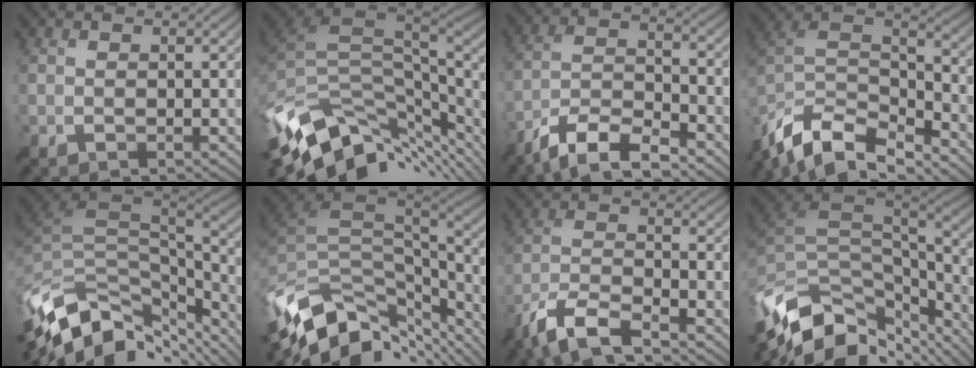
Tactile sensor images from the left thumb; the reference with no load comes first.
{"total": 12.7, "force": [-3.8, 7.2, 9.7], "torque": [-0.204, -0.023, -0.059]}
{"total": 9.1, "force": [-7.1, 2.3, 5.3], "torque": [-0.104, 0.004, -0.143]}
{"total": 13.4, "force": [-9.5, 5.7, 7.6], "torque": [-0.207, -0.007, -0.163]}
{"total": 13.5, "force": [-5.7, 7.2, 9.9], "torque": [-0.233, -0.016, -0.094]}
{"total": 13.9, "force": [-5.6, 7.5, 10.2], "torque": [-0.239, -0.025, -0.089]}
{"total": 8.5, "force": [-6.4, 2.0, 5.2], "torque": [-0.113, -0.002, -0.135]}
{"total": 14.2, "force": [-6.7, 8.0, 9.6], "torque": [-0.235, -0.030, -0.105]}